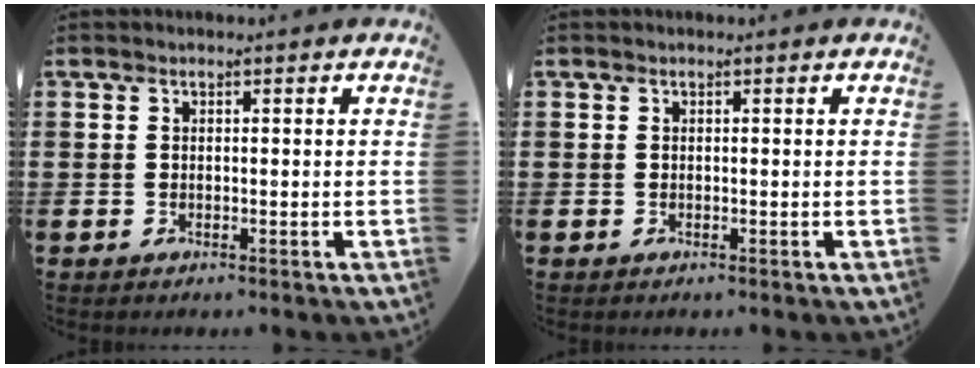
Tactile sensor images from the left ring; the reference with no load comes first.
{"total": 0.0}